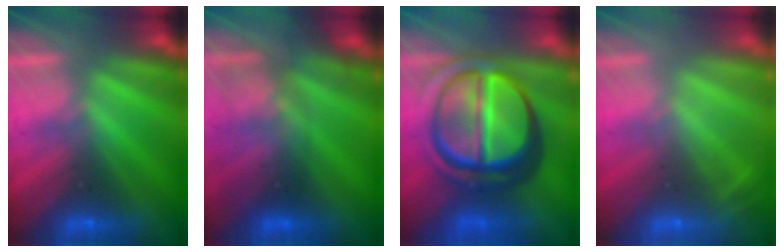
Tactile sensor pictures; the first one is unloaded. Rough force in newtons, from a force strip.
{"total": 2.7}
{"total": 7.0}
{"total": 2.0}